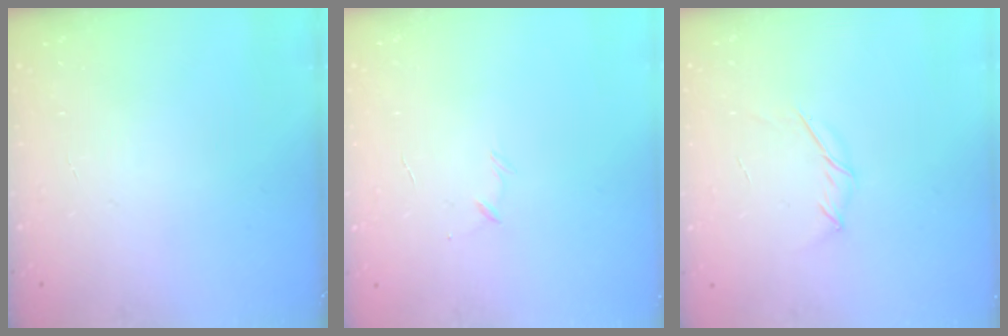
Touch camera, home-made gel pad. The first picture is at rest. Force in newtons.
{"total": 4.4, "press": 4.3, "slide": 1.1}
{"total": 3.9, "press": 3.8, "slide": 0.9}